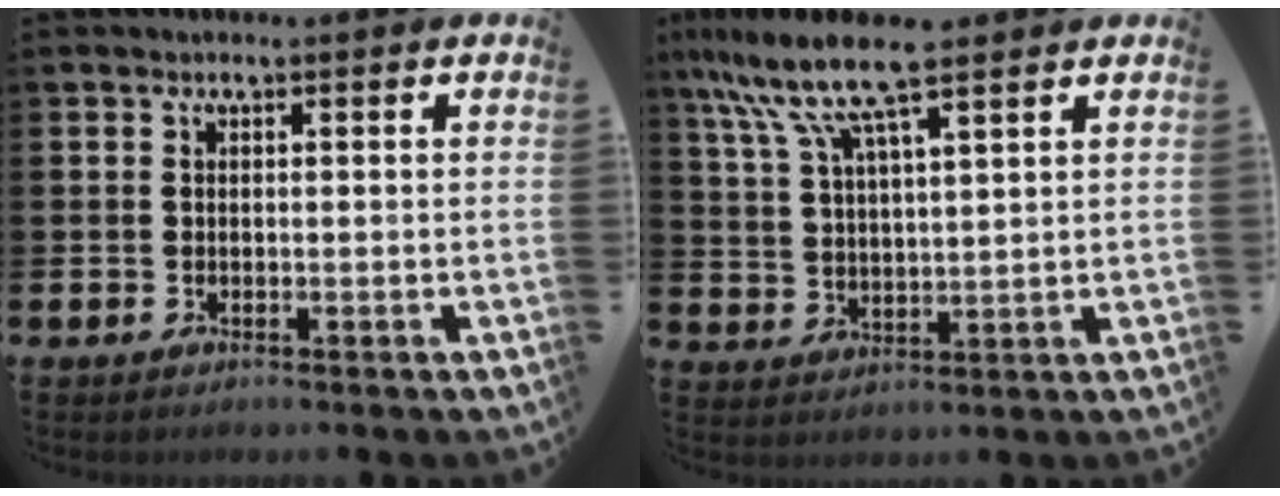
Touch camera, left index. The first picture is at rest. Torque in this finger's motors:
{"motor_torque": [0.48, -0.39, 1.05, 0.21]}